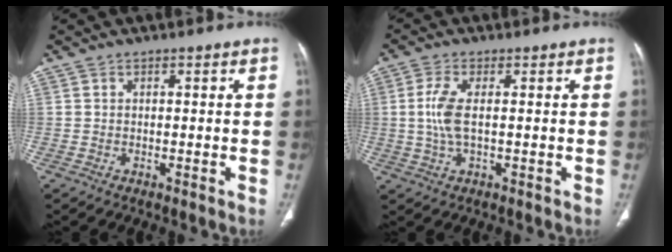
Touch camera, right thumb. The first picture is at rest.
{"total": 5.5, "force": [0.2, 2.0, 5.1], "torque": [-0.135, 0.002, 0.003]}